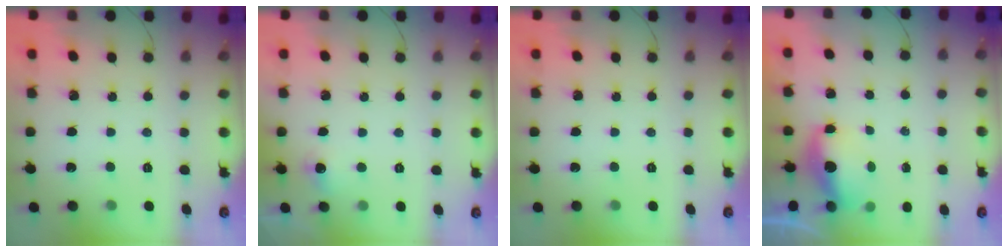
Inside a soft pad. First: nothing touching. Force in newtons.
{"total": 4.3, "press": 4.0, "slide": 1.6}
{"total": 0.0}
{"total": 7.3, "press": 5.5, "slide": 4.7}